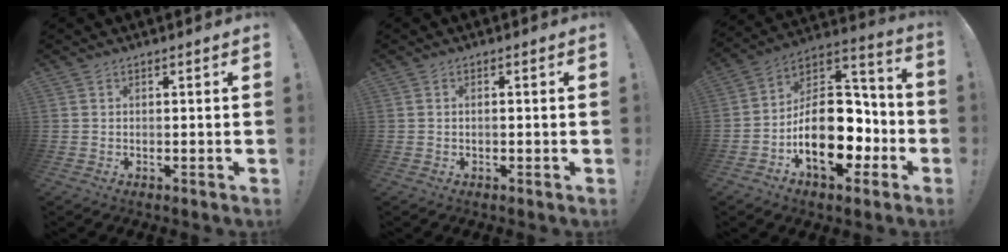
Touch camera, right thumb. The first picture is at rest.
{"total": 0.7, "force": [-0.2, 0.0, 0.6], "torque": [-0.012, -0.001, -0.004]}
{"total": 23.4, "force": [-6.8, 14.5, 17.1], "torque": [-0.253, 0.033, -0.096]}